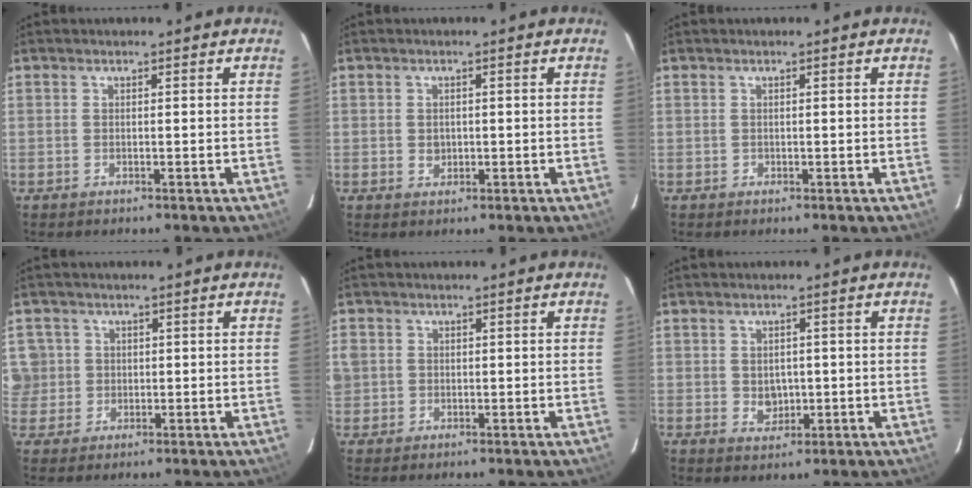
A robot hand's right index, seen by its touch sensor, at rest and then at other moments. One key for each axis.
{"total": 1.8, "fx": -0.2, "fy": 1.7, "fz": 0.6, "tx": -0.009, "ty": 0.003, "tz": -0.002}
{"total": 0.6, "fx": -0.2, "fy": 0.6, "fz": 0.0, "tx": 0.003, "ty": 0.001, "tz": -0.001}
{"total": 5.3, "fx": 0.6, "fy": 5.3, "fz": 0.6, "tx": 0.004, "ty": 0.019, "tz": 0.015}
{"total": 2.9, "fx": -0.1, "fy": 2.9, "fz": 0.5, "tx": -0.008, "ty": 0.004, "tz": -0.001}
{"total": 3.6, "fx": -0.2, "fy": 3.1, "fz": 1.8, "tx": -0.030, "ty": 0.002, "tz": 0.003}